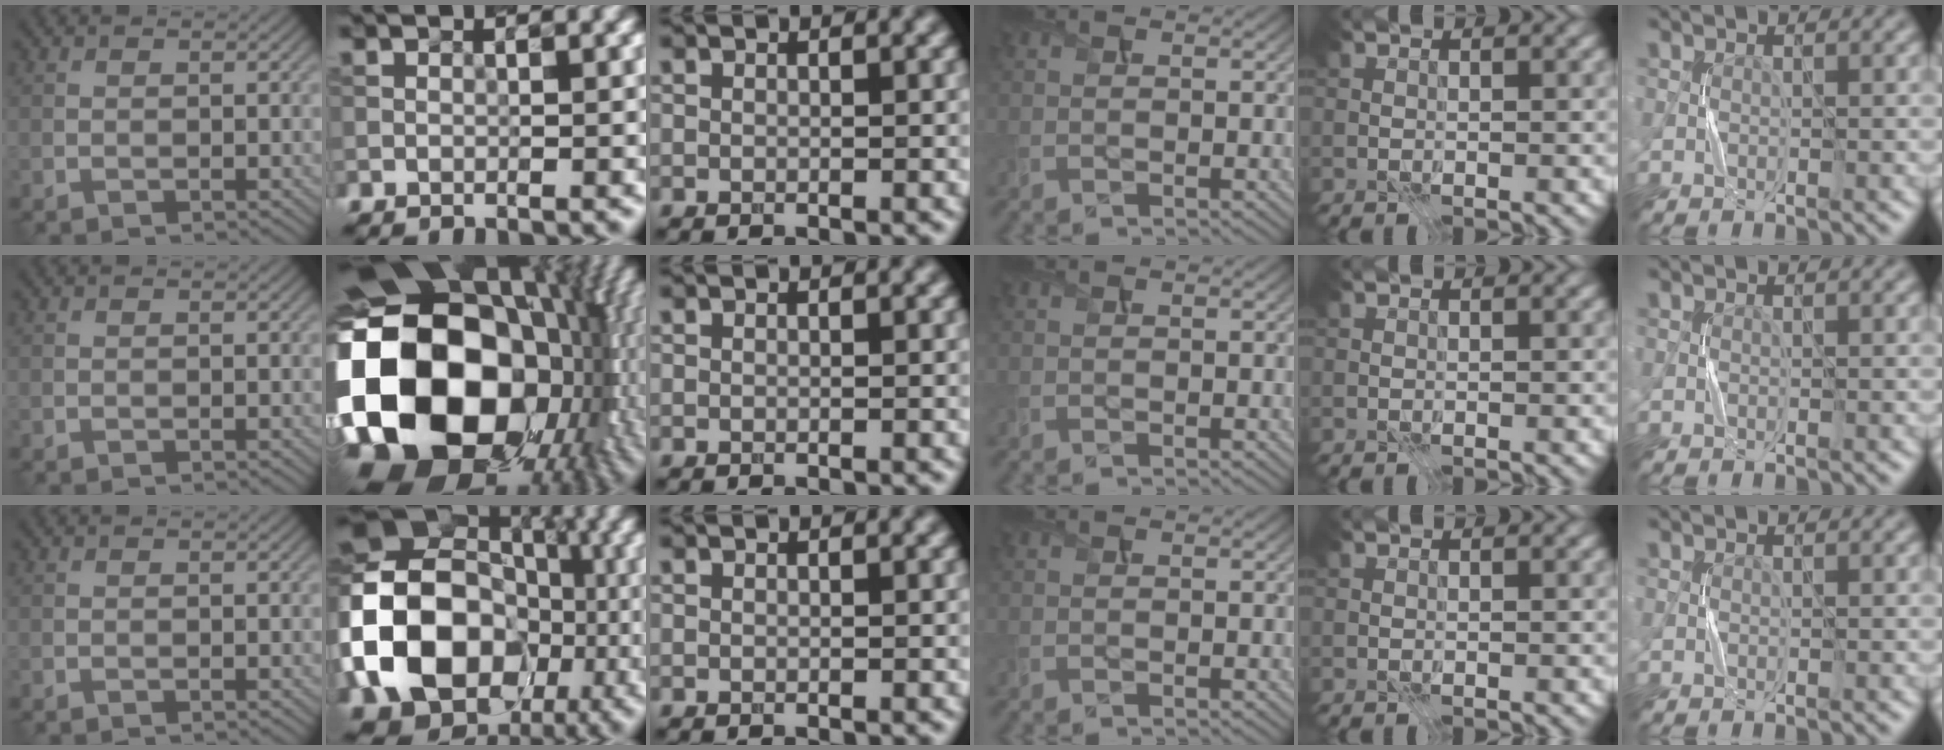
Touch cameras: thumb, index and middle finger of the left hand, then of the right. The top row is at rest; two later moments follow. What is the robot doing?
{"motion": "press", "object": "sticker"}